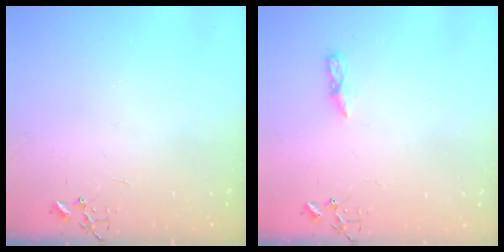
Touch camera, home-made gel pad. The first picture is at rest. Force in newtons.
{"total": 6.0, "press": 6.0, "slide": 0.7}